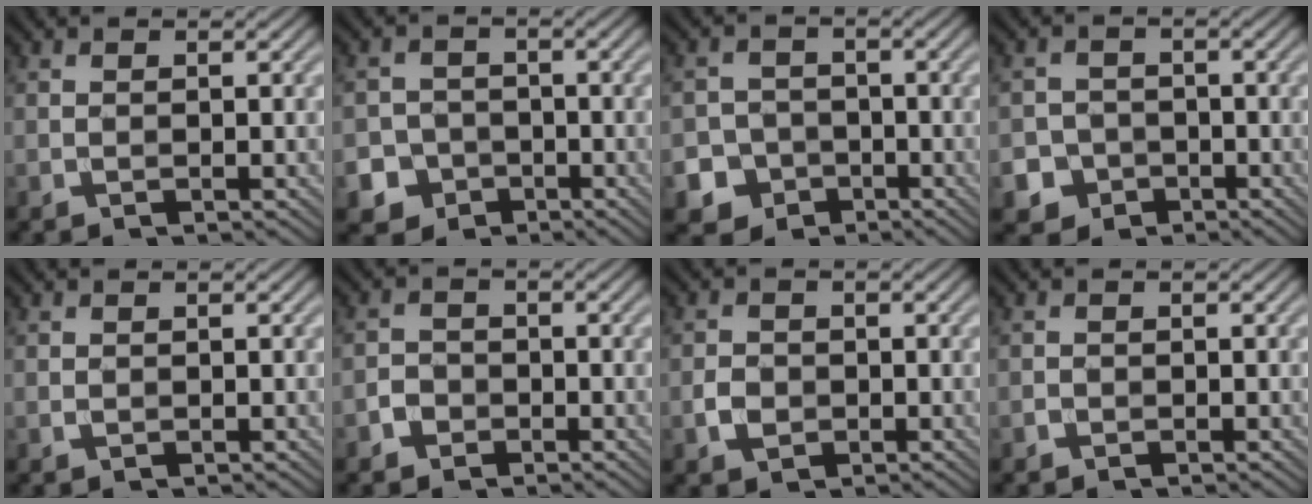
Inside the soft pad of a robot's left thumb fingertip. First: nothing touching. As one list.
[{"total": 5.4, "force": [-2.8, 4.5, 1.0], "torque": [-0.006, -0.007, -0.067]}, {"total": 6.0, "force": [-3.2, 5.0, 1.1], "torque": [-0.012, -0.011, -0.076]}, {"total": 4.8, "force": [-2.4, 4.1, 0.8], "torque": [-0.002, -0.005, -0.059]}, {"total": 0.0}, {"total": 2.2, "force": [-1.3, 1.7, 0.6], "torque": [-0.006, 0.004, -0.030]}, {"total": 2.2, "force": [-0.7, 1.8, 1.1], "torque": [-0.021, -0.004, -0.019]}, {"total": 0.5, "force": [-0.3, 0.4, 0.1], "torque": [0.000, -0.002, -0.007]}]